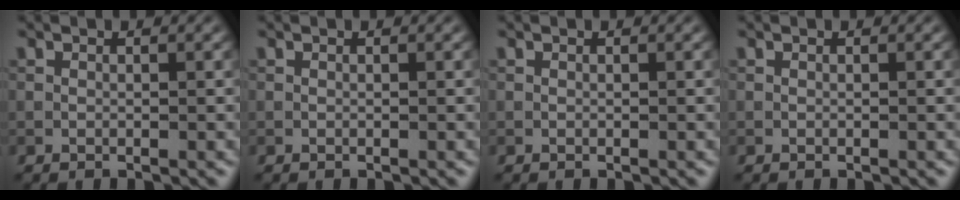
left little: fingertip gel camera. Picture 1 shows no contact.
{"total": 0.0}
{"total": 0.0}
{"total": 0.0}